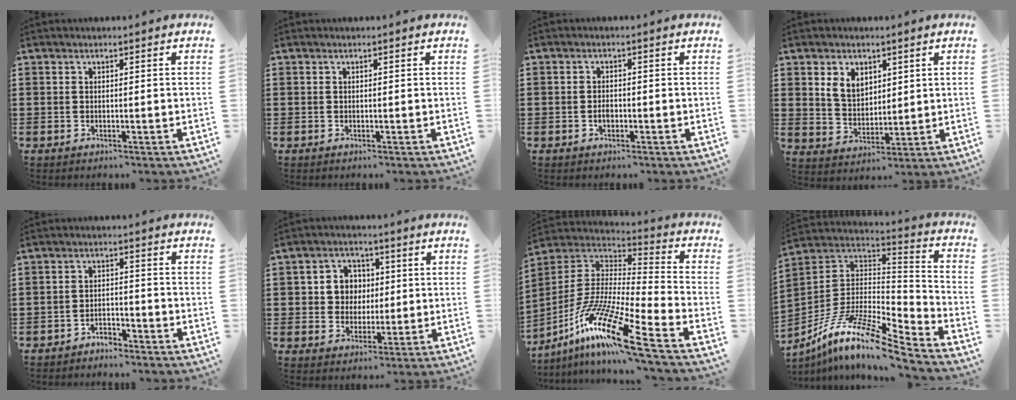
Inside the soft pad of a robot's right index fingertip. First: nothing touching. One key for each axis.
{"total": 0.0}
{"total": 1.6, "fx": -0.5, "fy": 0.9, "fz": 1.2, "tx": -0.025, "ty": 0.000, "tz": -0.009}
{"total": 5.1, "fx": 2.6, "fy": 3.9, "fz": 2.2, "tx": -0.059, "ty": 0.015, "tz": 0.048}
{"total": 2.5, "fx": -2.5, "fy": 0.5, "fz": 0.2, "tx": -0.011, "ty": 0.003, "tz": -0.052}
{"total": 5.5, "fx": 0.6, "fy": 5.2, "fz": 1.7, "tx": -0.056, "ty": 0.018, "tz": 0.007}
{"total": 15.3, "fx": -10.6, "fy": 1.1, "fz": 11.0, "tx": -0.220, "ty": 0.006, "tz": -0.202}
{"total": 12.6, "fx": -8.6, "fy": 2.6, "fz": 8.8, "tx": -0.180, "ty": 0.005, "tz": -0.168}